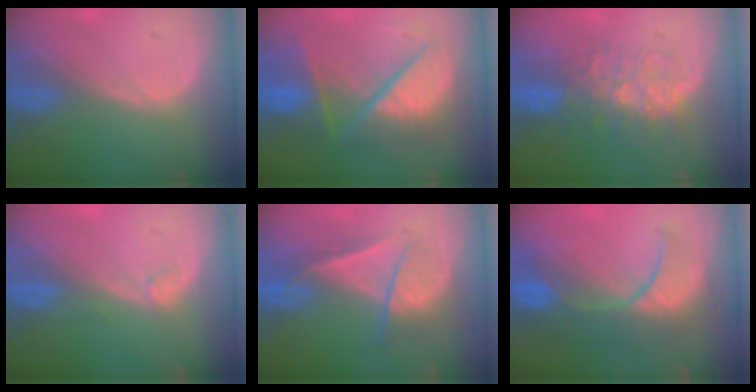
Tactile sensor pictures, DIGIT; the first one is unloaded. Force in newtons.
{"total": 10.9, "press": 10.9, "slide": 1.4}
{"total": 8.0, "press": 7.3, "slide": 3.2}
{"total": 0.8, "press": 0.7, "slide": 0.1}
{"total": 6.7, "press": 6.1, "slide": 2.9}
{"total": 9.5, "press": 8.9, "slide": 3.3}